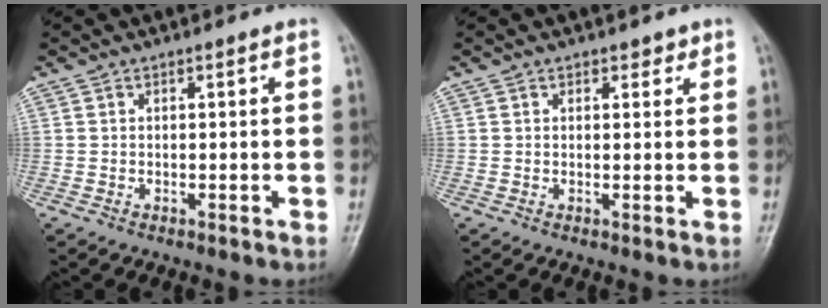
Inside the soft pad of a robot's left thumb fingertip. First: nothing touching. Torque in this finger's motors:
{"motor_torque": [-0.36, 0.05, -0.29, -0.18, 0.06]}